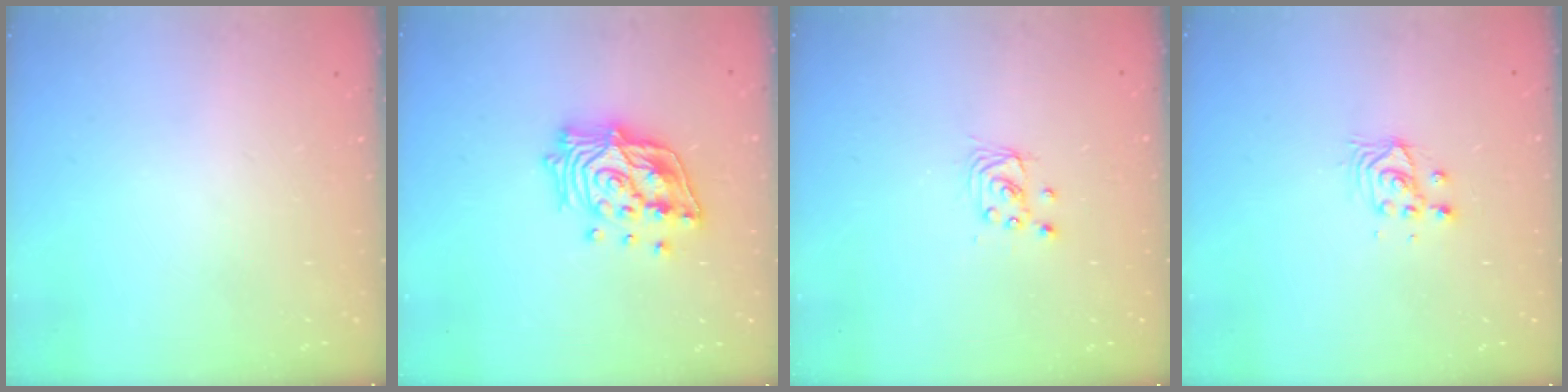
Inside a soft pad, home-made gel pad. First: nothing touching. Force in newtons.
{"total": 17.1, "press": 16.9, "slide": 2.5}
{"total": 2.8, "press": 2.8, "slide": 0.2}
{"total": 3.8, "press": 3.8, "slide": 0.3}